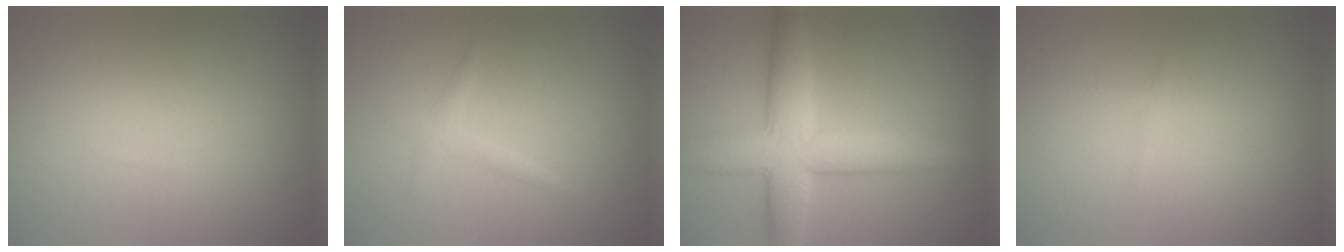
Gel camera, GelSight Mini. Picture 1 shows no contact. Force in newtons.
{"total": 1.1, "press": 1.1, "slide": 0.0}
{"total": 7.1, "press": 7.1, "slide": 0.1}
{"total": 1.0, "press": 0.9, "slide": 0.2}